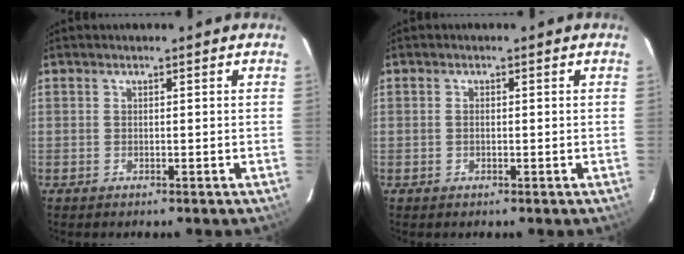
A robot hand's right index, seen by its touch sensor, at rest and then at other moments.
{"total": 1.0, "force": [0.0, 0.6, 0.8], "torque": [-0.016, 0.002, -0.001]}